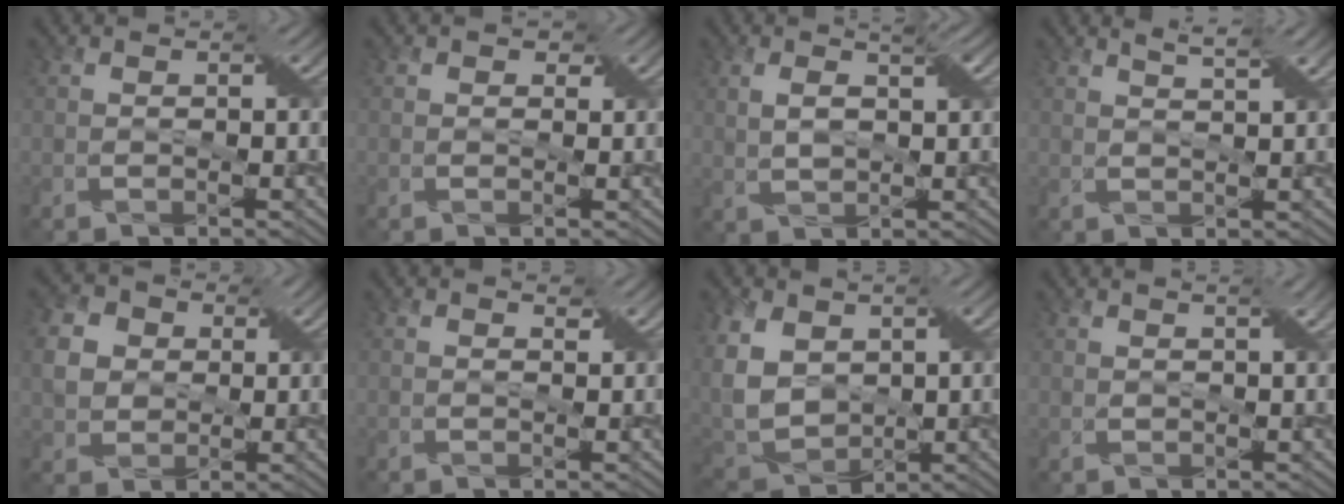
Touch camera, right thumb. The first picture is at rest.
{"total": 1.1, "force": [0.7, 0.9, 0.3], "torque": [-0.003, -0.002, 0.005]}
{"total": 4.2, "force": [1.7, 1.5, 3.6], "torque": [-0.080, 0.001, 0.034]}
{"total": 2.6, "force": [2.0, 0.2, 1.7], "torque": [-0.028, 0.002, 0.036]}
{"total": 6.3, "force": [1.6, 5.3, 3.0], "torque": [-0.088, 0.007, 0.020]}
{"total": 0.6, "force": [0.6, 0.1, 0.1], "torque": [-0.005, 0.000, 0.011]}
{"total": 10.0, "force": [3.2, 6.9, 6.5], "torque": [-0.189, 0.001, 0.066]}
{"total": 2.3, "force": [1.7, 0.3, 1.6], "torque": [-0.022, 0.002, 0.020]}